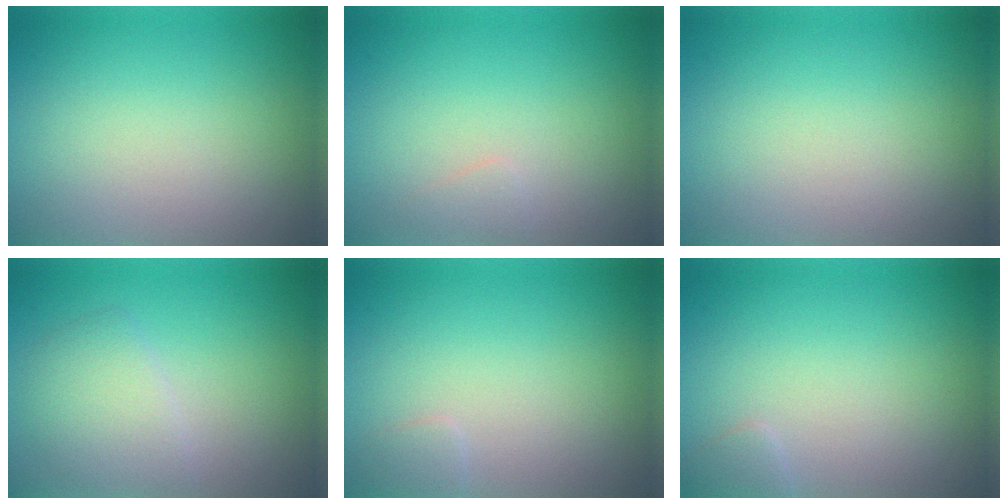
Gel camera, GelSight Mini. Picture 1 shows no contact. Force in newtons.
{"total": 0.7, "press": 0.7, "slide": 0.0}
{"total": 0.0}
{"total": 3.0, "press": 3.0, "slide": 0.1}
{"total": 0.8, "press": 0.8, "slide": 0.1}
{"total": 0.8, "press": 0.8, "slide": 0.0}